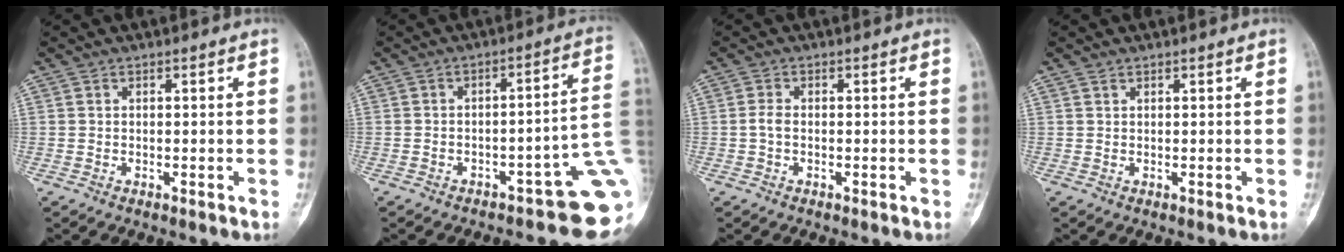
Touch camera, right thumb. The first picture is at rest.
{"total": 13.0, "force": [-5.8, 4.3, 10.8], "torque": [-0.065, 0.070, -0.069]}
{"total": 1.6, "force": [-0.3, 0.9, 1.3], "torque": [-0.026, 0.002, -0.009]}
{"total": 0.6, "force": [0.5, 0.2, 0.1], "torque": [-0.005, -0.001, 0.010]}